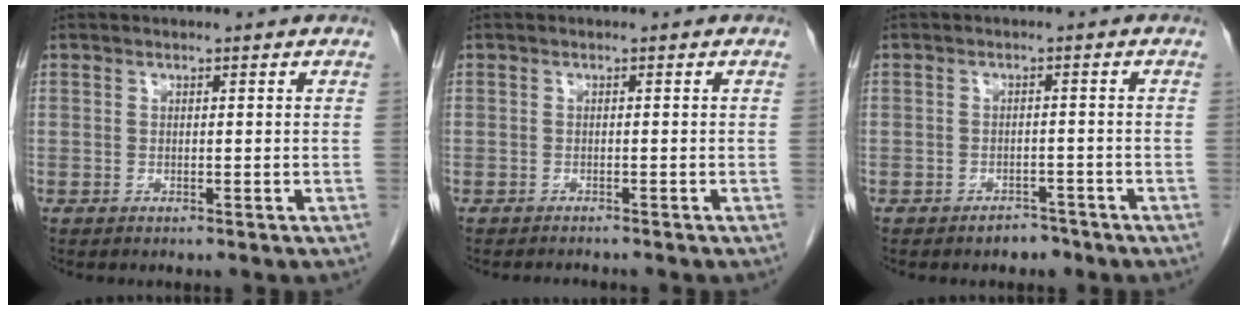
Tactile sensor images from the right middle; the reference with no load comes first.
{"total": 1.5, "force": [-1.5, -0.1, 0.2], "torque": [-0.002, -0.004, -0.019]}
{"total": 2.2, "force": [-1.8, 1.2, 0.6], "torque": [-0.007, 0.004, -0.023]}